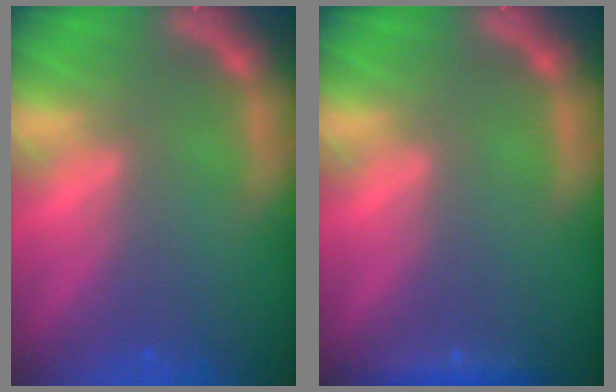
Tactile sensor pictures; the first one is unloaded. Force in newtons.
{"total": 1.4}